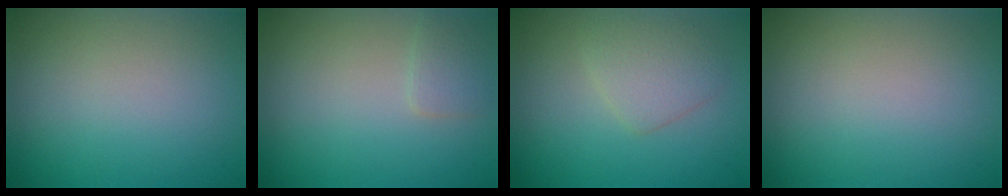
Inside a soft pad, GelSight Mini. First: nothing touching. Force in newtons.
{"total": 1.5, "press": 1.5, "slide": 0.0}
{"total": 2.6, "press": 2.6, "slide": 0.0}
{"total": 0.0}